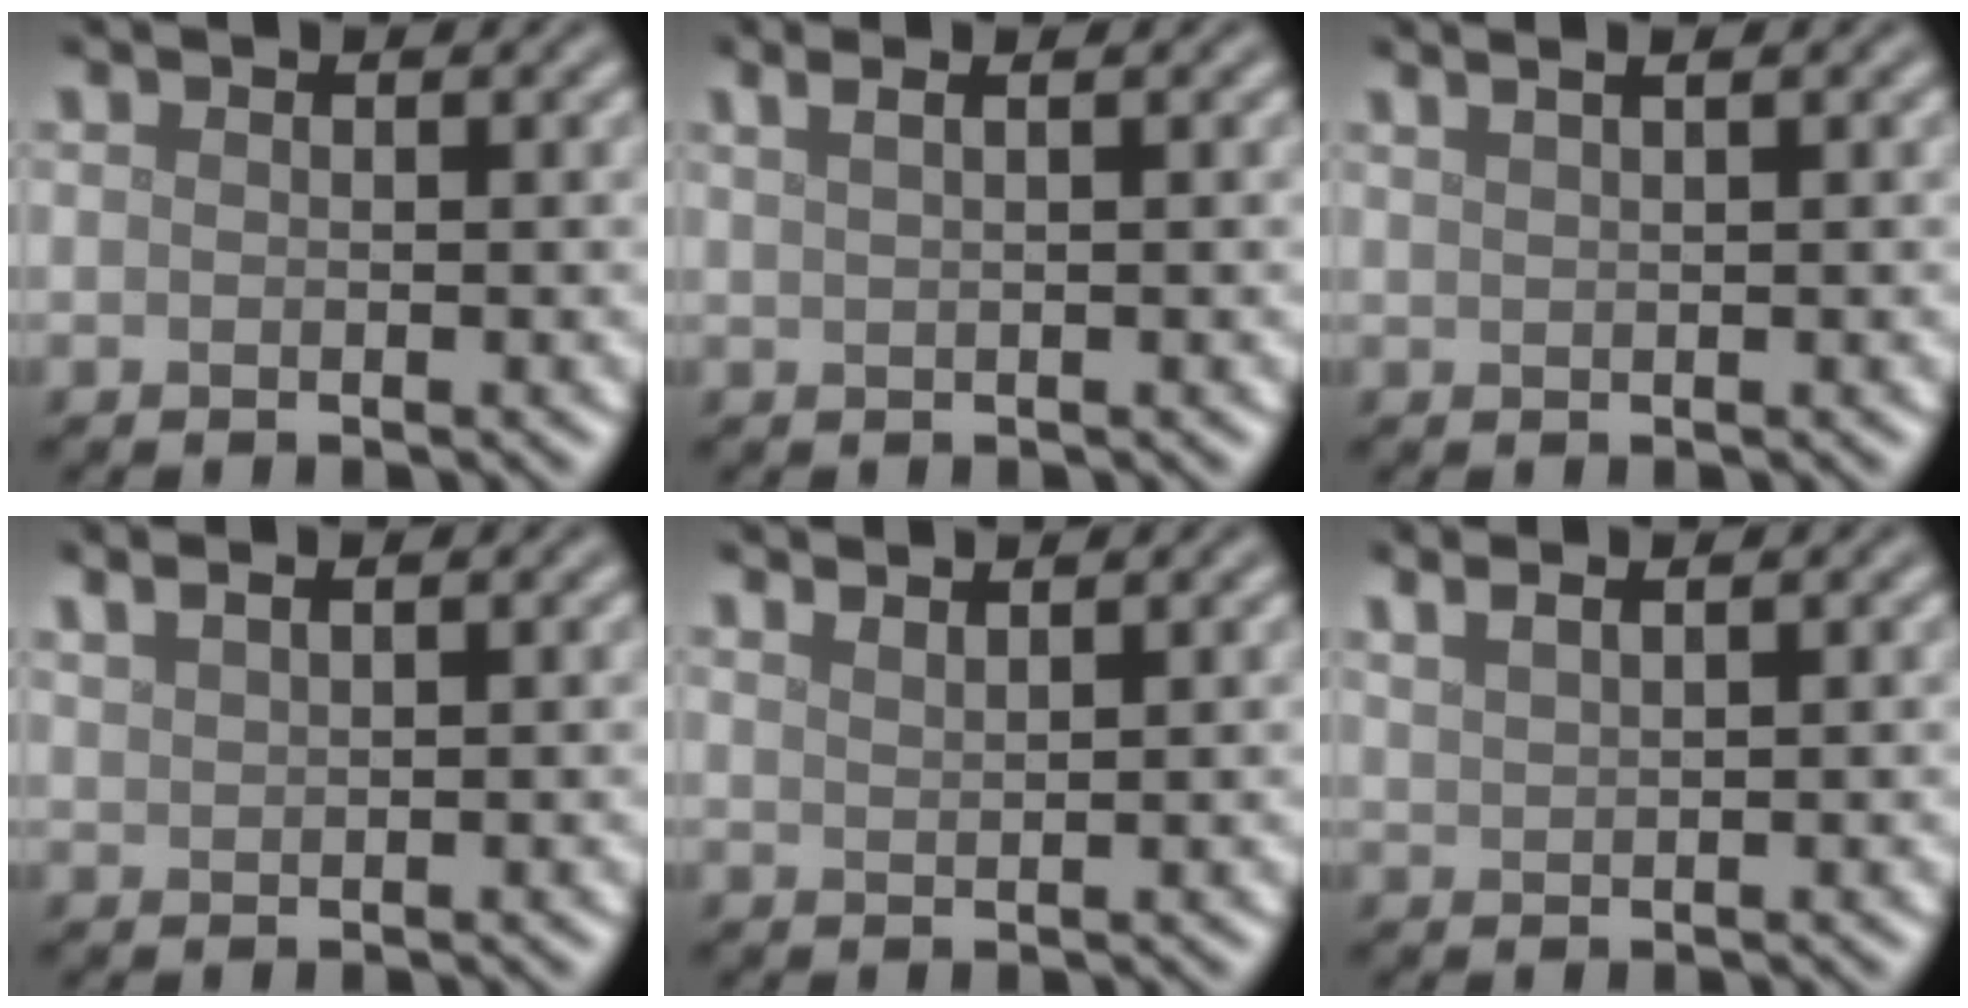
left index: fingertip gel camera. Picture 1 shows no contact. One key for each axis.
{"total": 3.9, "fx": 2.2, "fy": 1.9, "fz": 2.6, "tx": -0.016, "ty": 0.025, "tz": 0.000}
{"total": 3.8, "fx": 2.3, "fy": 1.8, "fz": 2.5, "tx": -0.013, "ty": 0.027, "tz": 0.004}
{"total": 2.5, "fx": 1.9, "fy": 0.8, "fz": 1.4, "tx": -0.012, "ty": 0.008, "tz": 0.016}
{"total": 2.6, "fx": 2.2, "fy": 0.8, "fz": 1.2, "tx": 0.005, "ty": 0.006, "tz": 0.012}
{"total": 3.5, "fx": 2.5, "fy": 1.3, "fz": 2.1, "tx": -0.014, "ty": 0.019, "tz": 0.012}